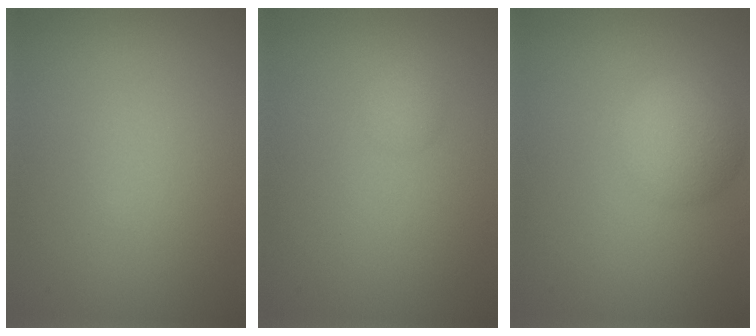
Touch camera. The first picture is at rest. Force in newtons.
{"total": 1.0, "press": 1.0, "slide": 0.0}
{"total": 3.4, "press": 3.4, "slide": 0.2}